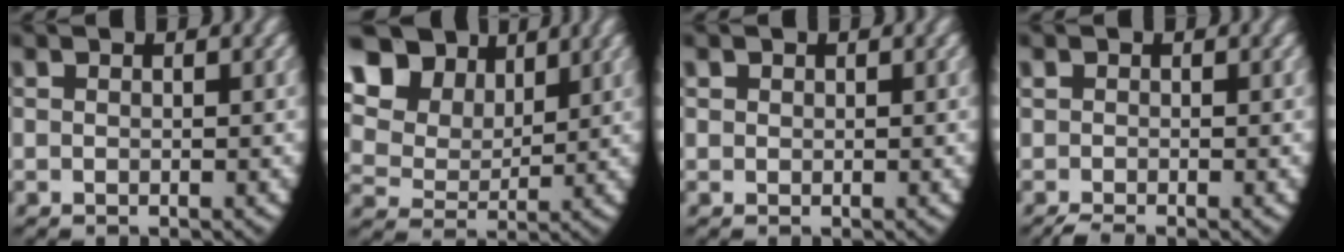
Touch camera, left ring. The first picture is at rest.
{"total": 11.2, "force": [4.9, 8.4, 5.7], "torque": [-0.123, 0.012, 0.069]}
{"total": 1.0, "force": [0.4, 0.8, 0.3], "torque": [-0.016, -0.010, 0.014]}
{"total": 1.5, "force": [-1.2, 0.6, 0.7], "torque": [-0.009, -0.007, -0.016]}